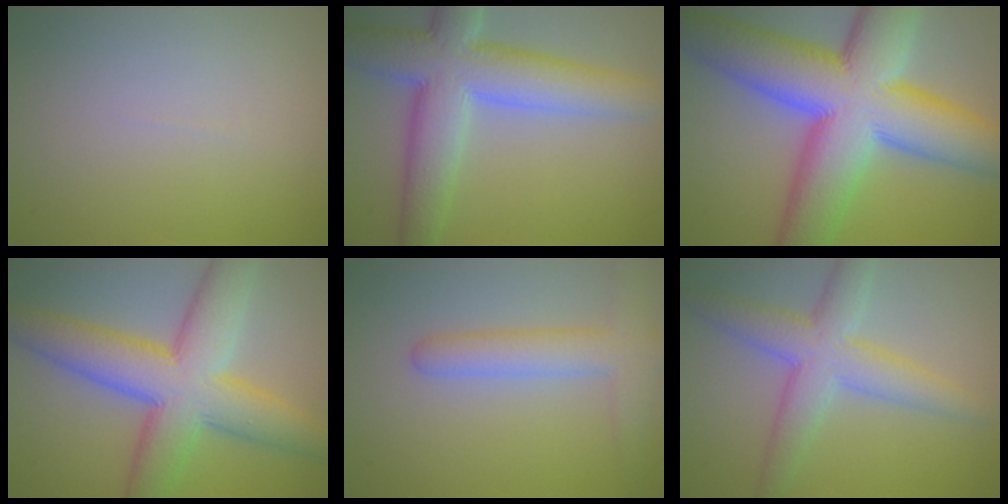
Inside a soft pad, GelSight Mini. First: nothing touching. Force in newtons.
{"total": 9.1, "press": 9.1, "slide": 0.6}
{"total": 15.7, "press": 15.7, "slide": 0.4}
{"total": 10.1, "press": 10.1, "slide": 0.1}
{"total": 4.0, "press": 4.0, "slide": 0.3}
{"total": 5.4, "press": 5.4, "slide": 0.2}